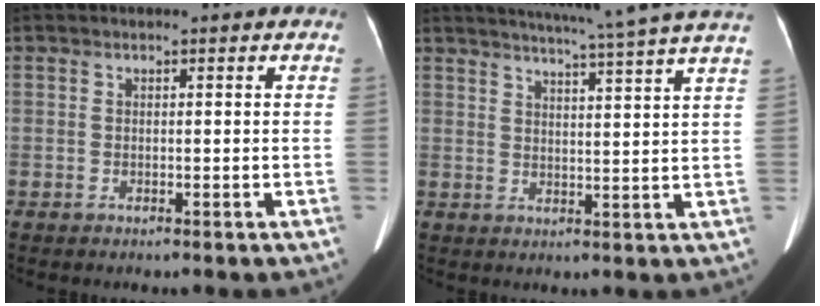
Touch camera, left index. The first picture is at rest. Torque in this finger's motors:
{"motor_torque": [-1.07, -1.07, -0.16, 0.01]}